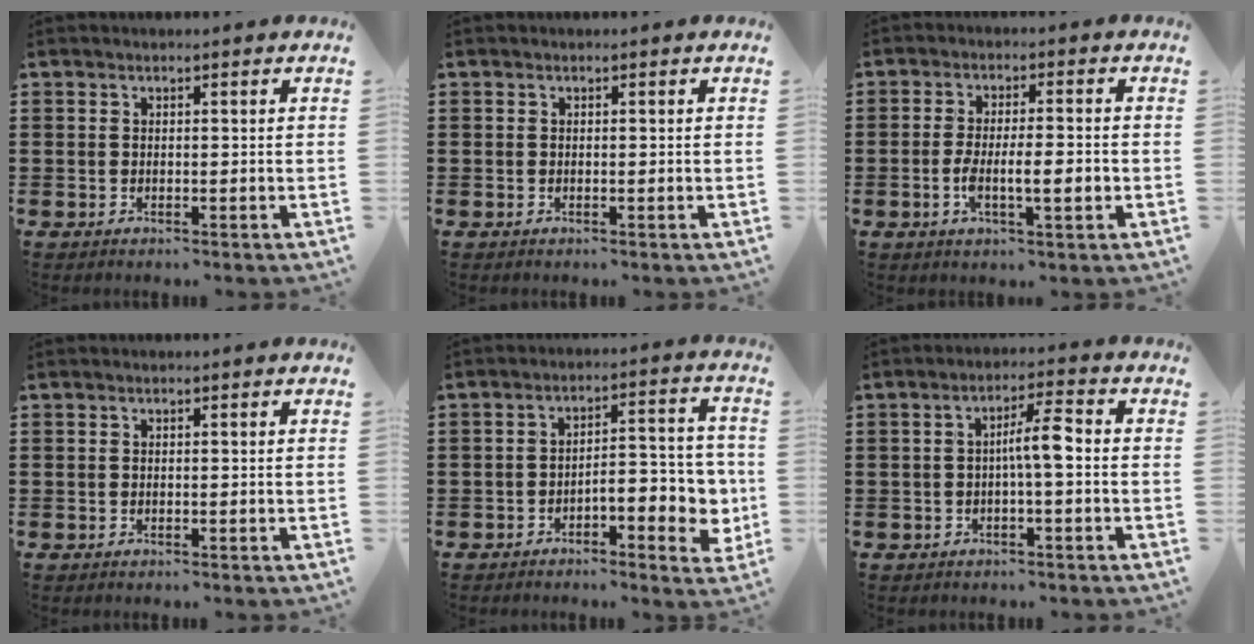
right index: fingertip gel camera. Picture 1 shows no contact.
{"total": 0.0}
{"total": 6.5, "force": [-1.5, 1.5, 6.1], "torque": [-0.110, 0.002, -0.029]}
{"total": 0.0}
{"total": 6.4, "force": [-2.5, 2.9, 5.1], "torque": [-0.062, -0.003, -0.047]}
{"total": 5.0, "force": [-0.5, 0.6, 4.9], "torque": [-0.090, 0.008, -0.014]}